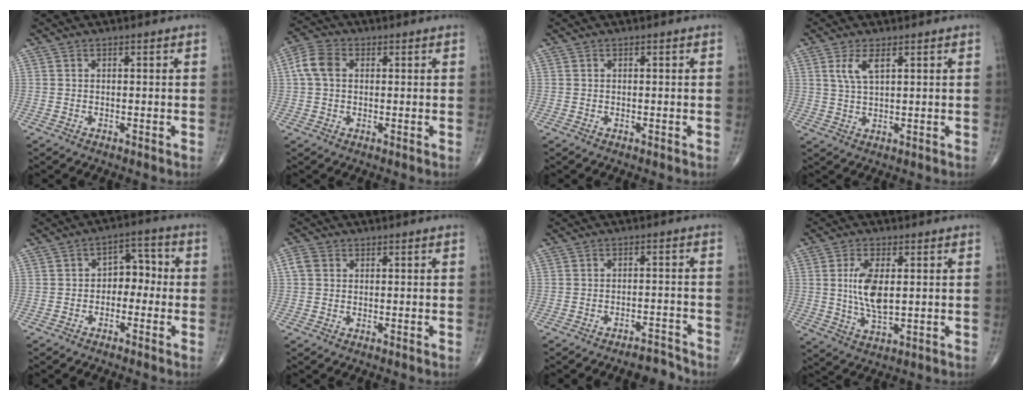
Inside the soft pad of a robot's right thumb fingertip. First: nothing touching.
{"total": 5.5, "force": [0.9, 3.9, 3.8], "torque": [-0.084, 0.017, 0.012]}
{"total": 0.0}
{"total": 4.2, "force": [1.8, 1.4, 3.5], "torque": [-0.071, -0.003, 0.042]}
{"total": 5.9, "force": [-1.0, 4.2, 4.0], "torque": [-0.029, 0.032, -0.030]}
{"total": 2.4, "force": [0.5, 2.0, 1.2], "torque": [-0.026, 0.008, 0.008]}
{"total": 3.1, "force": [-3.0, 0.6, 0.4], "torque": [-0.004, 0.029, -0.045]}
{"total": 5.8, "force": [0.9, 2.7, 5.0], "torque": [-0.097, -0.009, 0.019]}